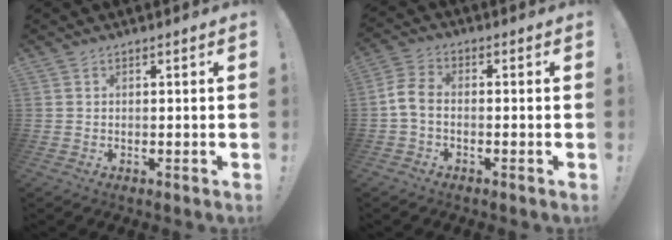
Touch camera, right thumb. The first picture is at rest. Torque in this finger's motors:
{"motor_torque": [0.38, 0.56, 0.36, -0.37, 0.17]}